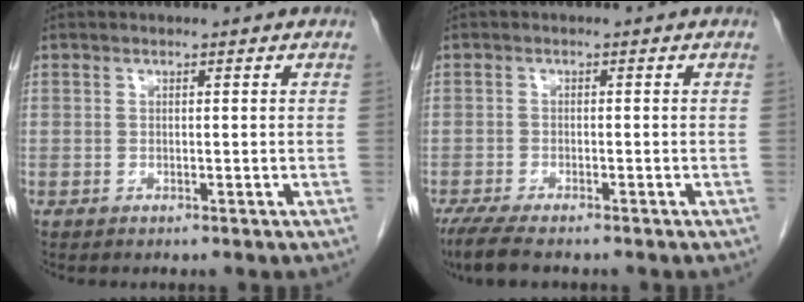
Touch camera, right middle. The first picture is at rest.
{"total": 5.8, "force": [-4.5, 1.2, 3.4], "torque": [-0.060, -0.015, -0.073]}